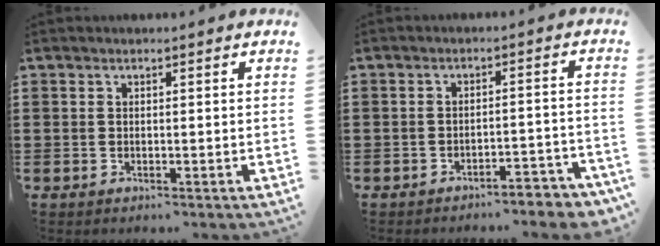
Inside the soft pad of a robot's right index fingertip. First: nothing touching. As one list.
[{"total": 3.5, "force": [-3.4, 0.0, 0.9], "torque": [-0.018, -0.002, -0.070]}]